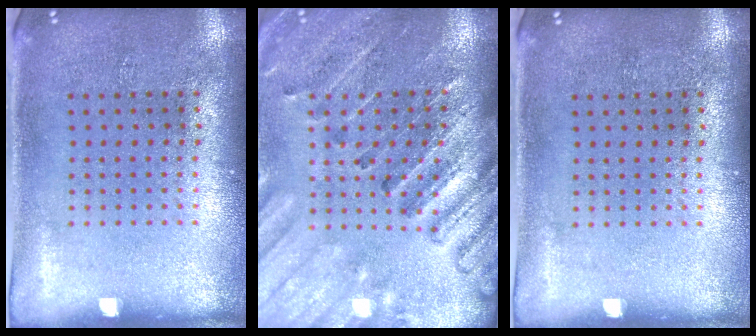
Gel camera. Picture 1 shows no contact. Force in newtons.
{"total": 2.7, "press": 2.6, "slide": 0.2}
{"total": 0.0}